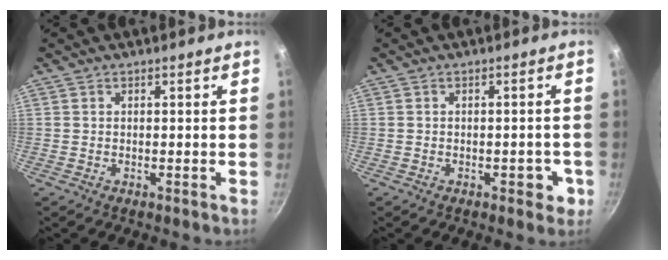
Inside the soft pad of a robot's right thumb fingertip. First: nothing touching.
{"total": 3.4, "force": [-1.3, 2.1, 2.4], "torque": [-0.006, 0.015, -0.012]}